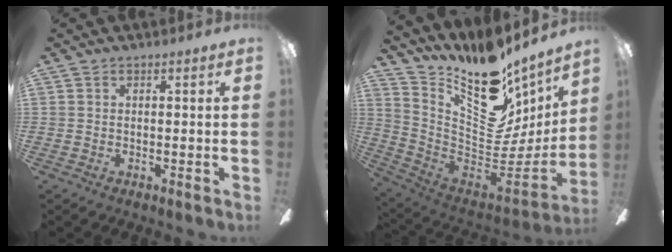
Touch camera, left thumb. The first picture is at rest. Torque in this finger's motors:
{"motor_torque": [0.48, 0.20, 0.78, -1.99, 0.10]}